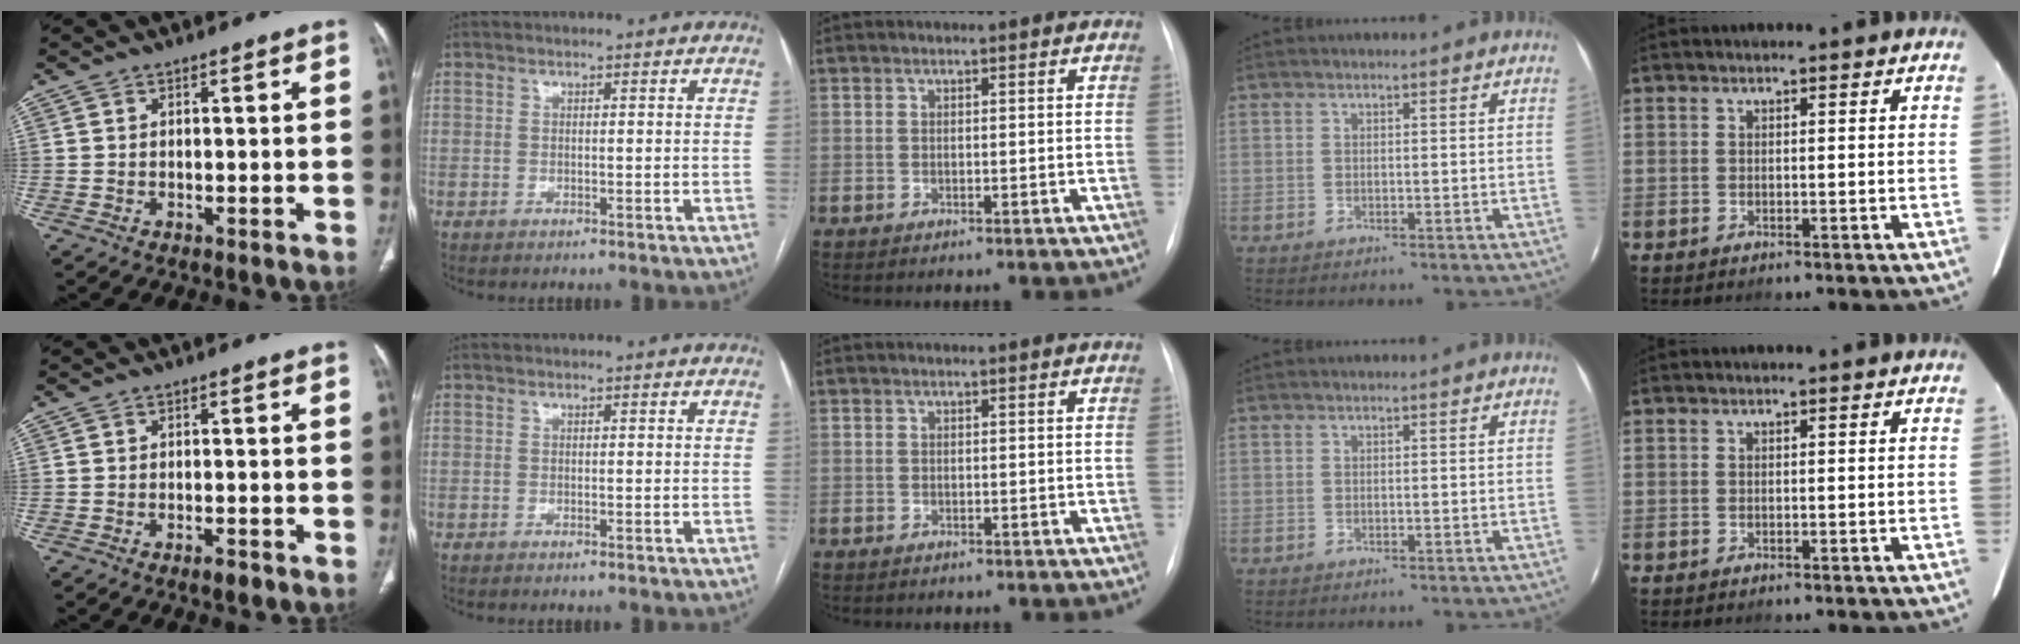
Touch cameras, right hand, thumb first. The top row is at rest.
{"thumb": {"total": 1.8, "force": [-1.2, 0.5, 1.1], "torque": [-0.020, 0.002, -0.020]}, "middle": {"total": 0.9, "force": [-0.7, 0.5, 0.2], "torque": [-0.003, 0.002, -0.009]}}